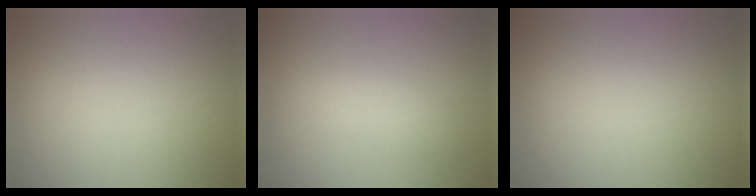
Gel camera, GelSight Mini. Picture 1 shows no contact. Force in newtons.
{"total": 2.0, "press": 2.0, "slide": 0.2}
{"total": 0.0}